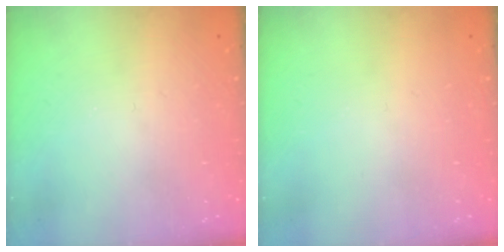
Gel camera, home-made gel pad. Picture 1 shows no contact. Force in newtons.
{"total": 0.0}